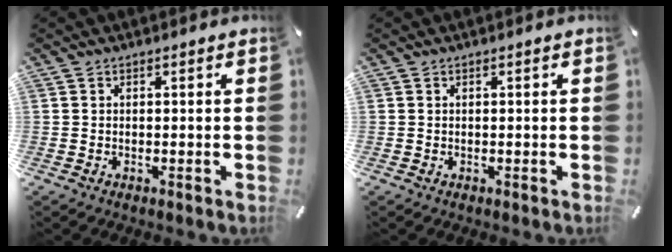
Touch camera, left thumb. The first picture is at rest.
{"total": 0.0}